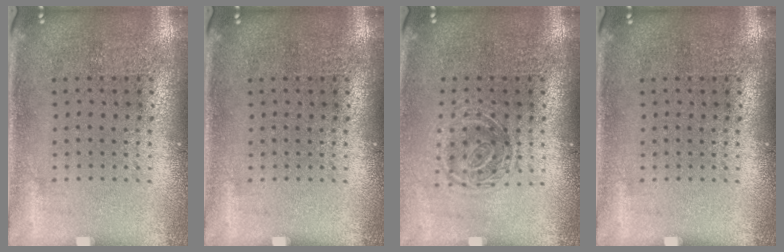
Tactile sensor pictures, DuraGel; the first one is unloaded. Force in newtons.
{"total": 0.0}
{"total": 1.3, "press": 1.1, "slide": 0.7}
{"total": 0.0}